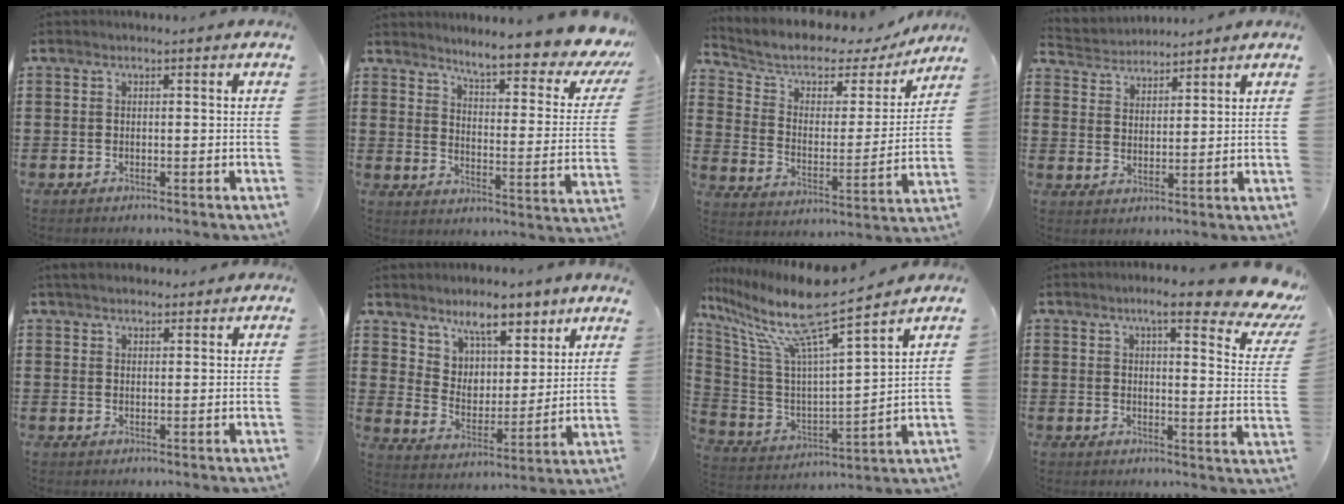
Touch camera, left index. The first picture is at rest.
{"total": 7.1, "force": [6.0, -0.3, 3.8], "torque": [-0.083, -0.050, 0.093]}
{"total": 5.3, "force": [4.3, 2.6, 1.8], "torque": [-0.064, -0.030, 0.069]}
{"total": 3.4, "force": [3.3, 0.7, -0.5], "torque": [-0.007, -0.012, 0.060]}
{"total": 3.2, "force": [3.0, 0.8, 0.8], "torque": [-0.023, 0.002, 0.056]}
{"total": 6.8, "force": [6.3, 2.4, 0.7], "torque": [-0.044, -0.044, 0.114]}
{"total": 12.8, "force": [9.8, 0.8, 8.2], "torque": [-0.184, -0.069, 0.158]}
{"total": 9.7, "force": [7.0, 1.5, 6.6], "torque": [-0.107, -0.031, 0.111]}